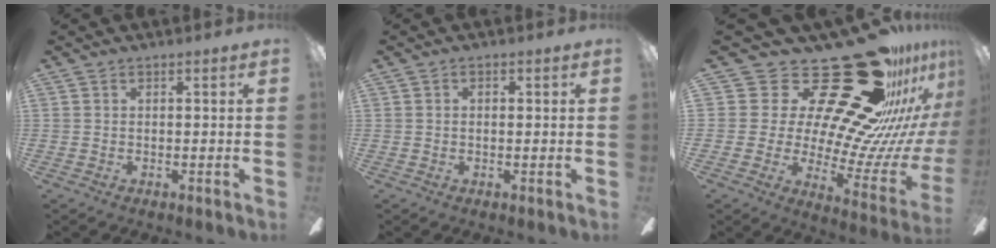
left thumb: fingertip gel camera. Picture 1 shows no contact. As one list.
[{"total": 1.2, "force": [0.0, 0.6, 1.0], "torque": [-0.019, 0.005, -0.002]}, {"total": 35.3, "force": [22.5, 15.2, 22.5], "torque": [-0.294, -0.201, 0.429]}]